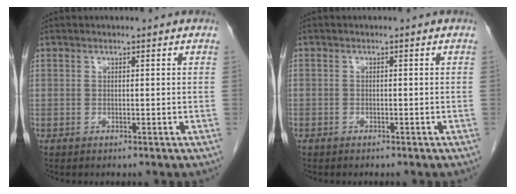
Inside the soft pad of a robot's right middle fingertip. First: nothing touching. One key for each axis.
{"total": 0.7, "fx": -0.5, "fy": 0.5, "fz": 0.0, "tx": -0.001, "ty": 0.004, "tz": -0.008}